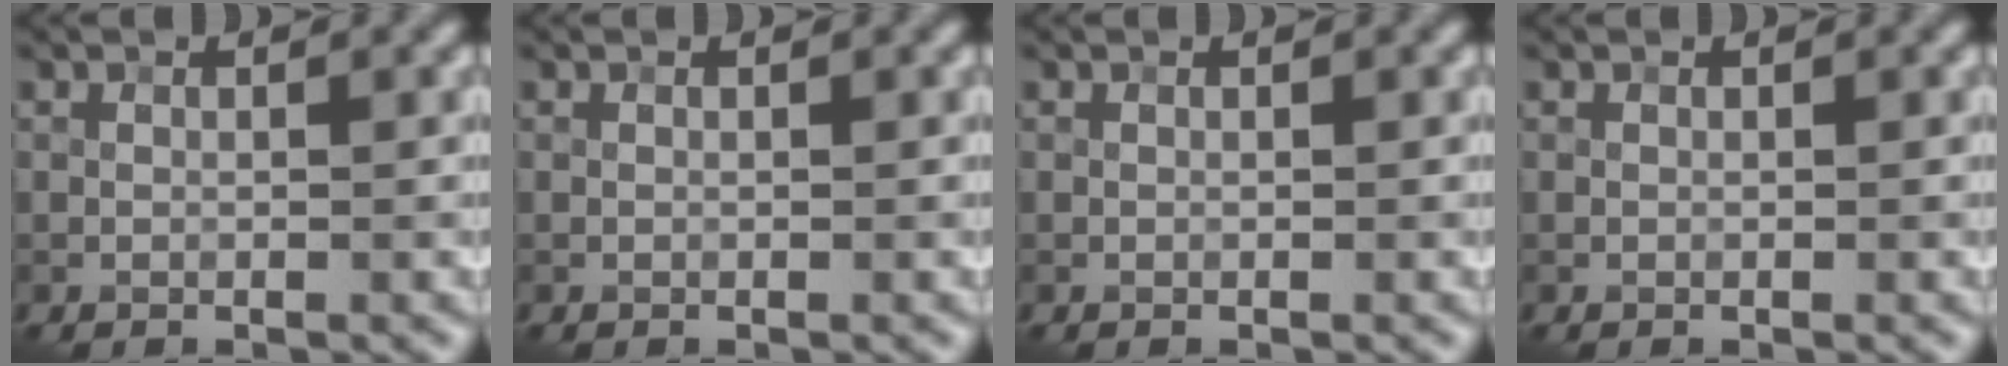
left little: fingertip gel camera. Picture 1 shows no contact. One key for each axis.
{"total": 0.0}
{"total": 0.0}
{"total": 0.0}